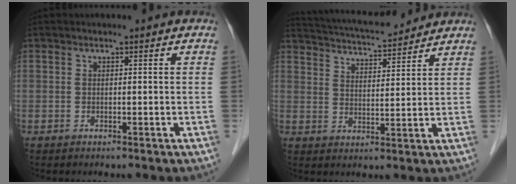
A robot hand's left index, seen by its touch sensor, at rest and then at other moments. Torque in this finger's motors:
{"motor_torque": [0.98, -1.16, 0.22, 0.04]}